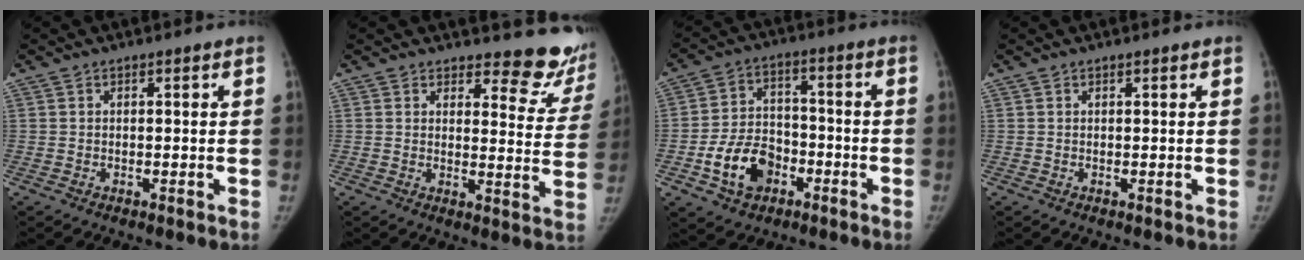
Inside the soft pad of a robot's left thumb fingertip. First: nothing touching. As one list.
[{"total": 11.6, "force": [10.8, 3.6, 2.2], "torque": [0.015, -0.108, 0.104]}, {"total": 11.1, "force": [-4.6, 8.0, 6.3], "torque": [-0.087, 0.028, -0.080]}, {"total": 0.0}]